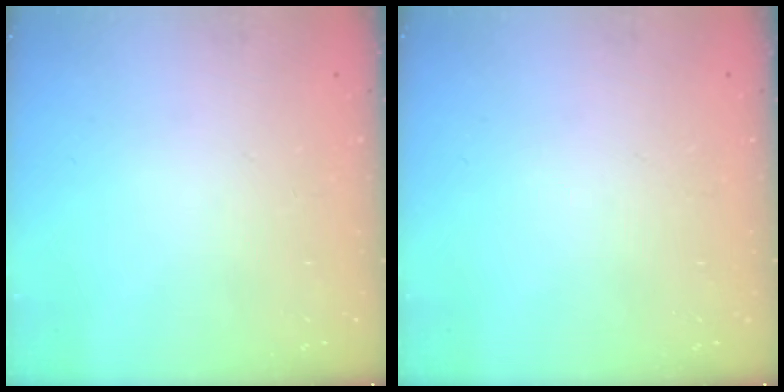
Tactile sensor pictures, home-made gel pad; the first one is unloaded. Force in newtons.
{"total": 0.0}